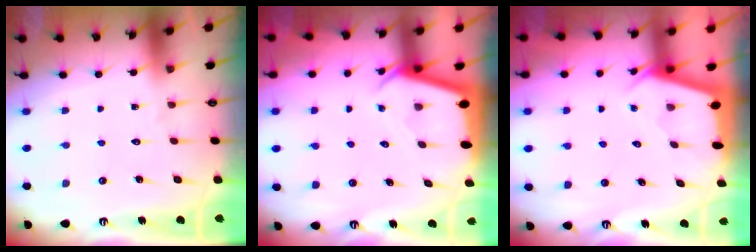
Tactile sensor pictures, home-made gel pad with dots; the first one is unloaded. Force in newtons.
{"total": 2.6, "press": 2.6, "slide": 0.3}
{"total": 2.4, "press": 2.4, "slide": 0.2}